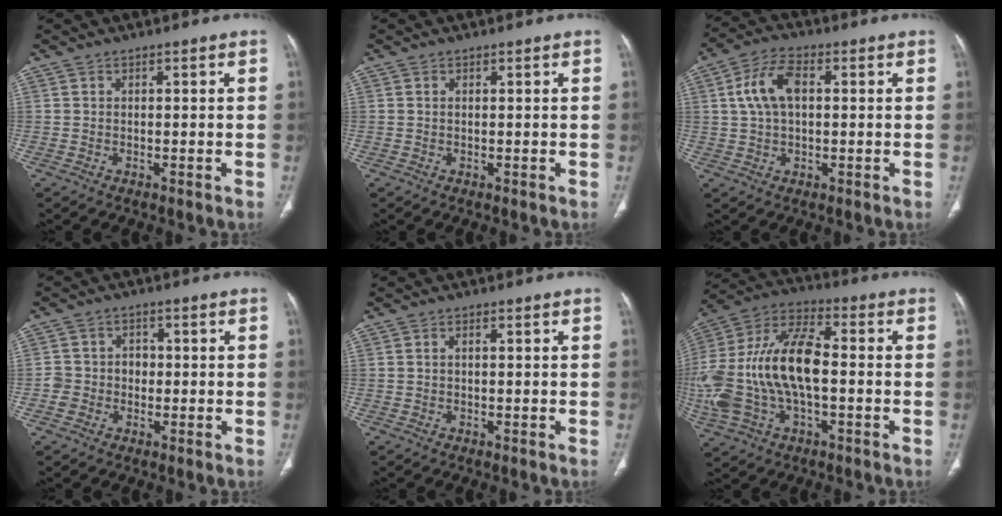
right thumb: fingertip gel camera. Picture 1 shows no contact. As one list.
[{"total": 0.0}, {"total": 8.5, "force": [1.5, 4.8, 6.8], "torque": [-0.137, 0.018, 0.028]}, {"total": 4.4, "force": [-0.8, 4.1, 1.5], "torque": [-0.006, 0.019, -0.018]}, {"total": 0.6, "force": [0.0, 0.2, 0.6], "torque": [-0.013, 0.004, 0.000]}, {"total": 23.7, "force": [-2.0, 12.3, 20.1], "torque": [-0.450, 0.024, -0.035]}]